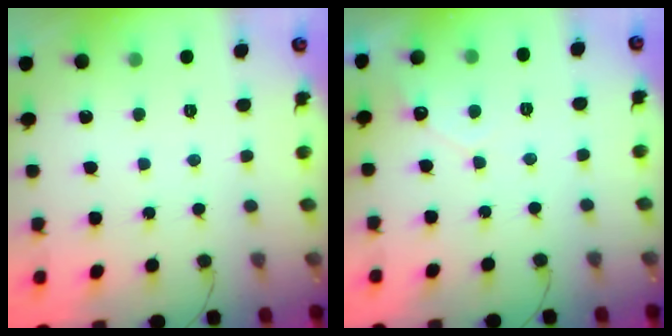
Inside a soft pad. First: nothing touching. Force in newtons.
{"total": 2.7, "press": 2.7, "slide": 0.1}